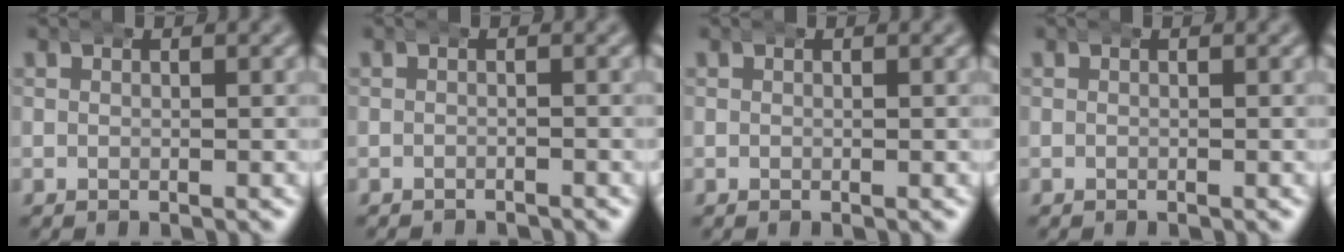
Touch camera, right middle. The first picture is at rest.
{"total": 1.2, "force": [-1.2, 0.0, -0.2], "torque": [0.001, -0.007, -0.016]}
{"total": 0.0}
{"total": 0.0}